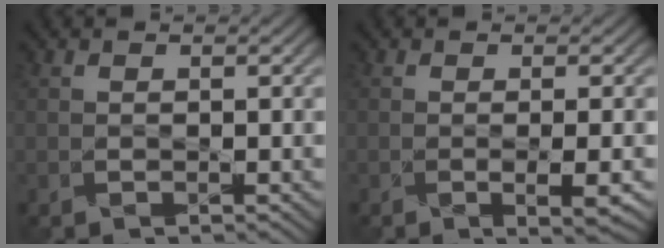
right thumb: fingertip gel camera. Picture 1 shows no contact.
{"total": 3.5, "force": [-1.5, 0.5, 3.1], "torque": [-0.052, -0.008, -0.017]}